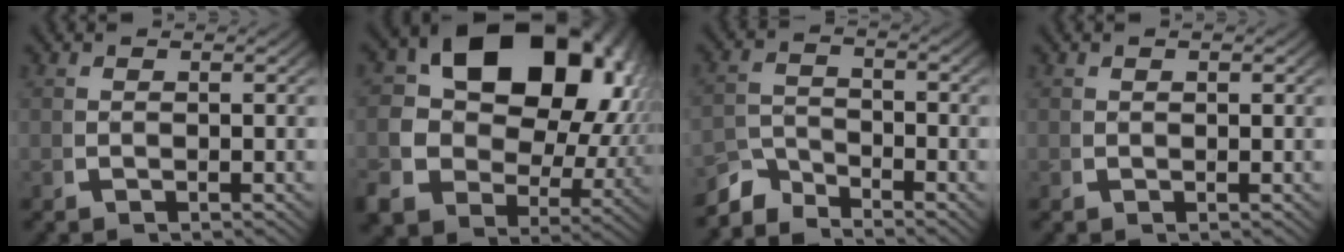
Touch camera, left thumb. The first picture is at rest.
{"total": 22.4, "force": [1.9, 17.0, 14.4], "torque": [-0.276, -0.038, 0.026]}
{"total": 3.6, "force": [-3.2, 1.3, 0.9], "torque": [-0.002, -0.007, -0.066]}
{"total": 0.5, "force": [0.3, 0.4, 0.2], "torque": [-0.002, -0.002, 0.006]}